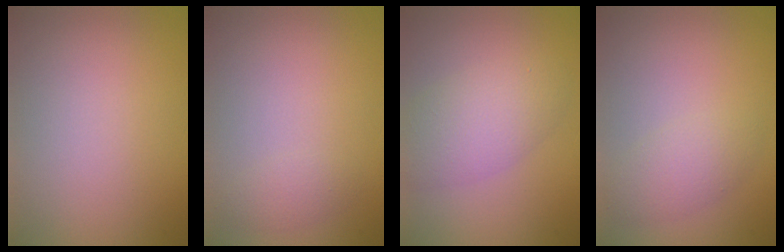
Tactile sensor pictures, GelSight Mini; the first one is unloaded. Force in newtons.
{"total": 1.1, "press": 1.1, "slide": 0.1}
{"total": 4.5, "press": 4.5, "slide": 0.1}
{"total": 2.3, "press": 2.3, "slide": 0.1}